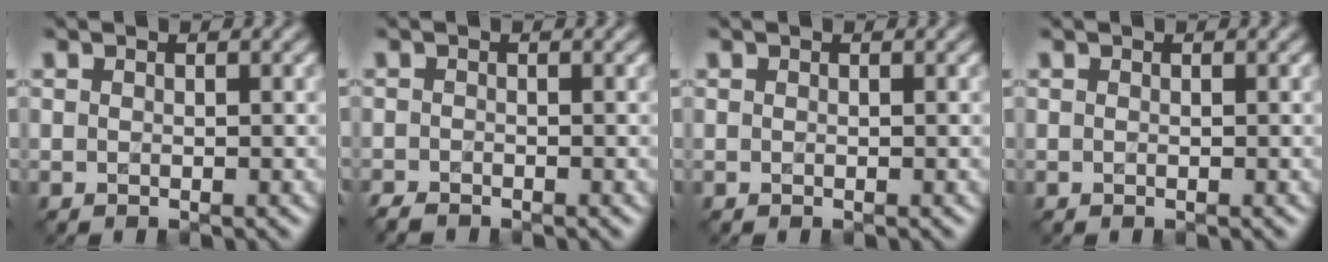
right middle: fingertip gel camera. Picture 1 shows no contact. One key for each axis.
{"total": 1.6, "fx": -1.5, "fy": 0.3, "fz": 0.6, "tx": -0.014, "ty": -0.010, "tz": -0.031}
{"total": 0.0}
{"total": 0.0}